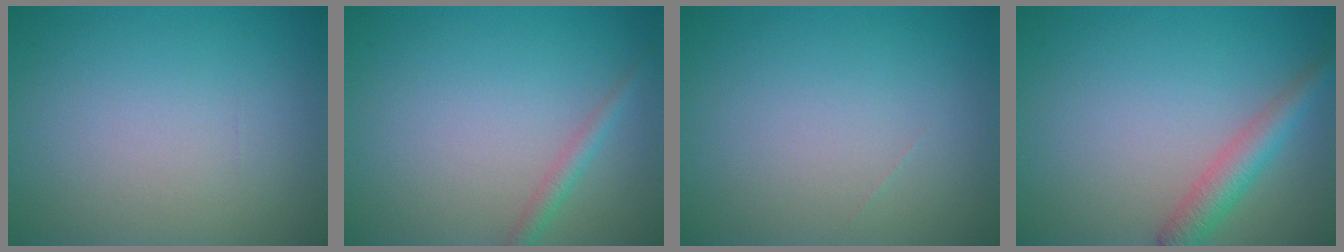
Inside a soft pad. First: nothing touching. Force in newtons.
{"total": 1.5, "press": 1.5, "slide": 0.0}
{"total": 0.0}
{"total": 3.1, "press": 3.1, "slide": 0.1}